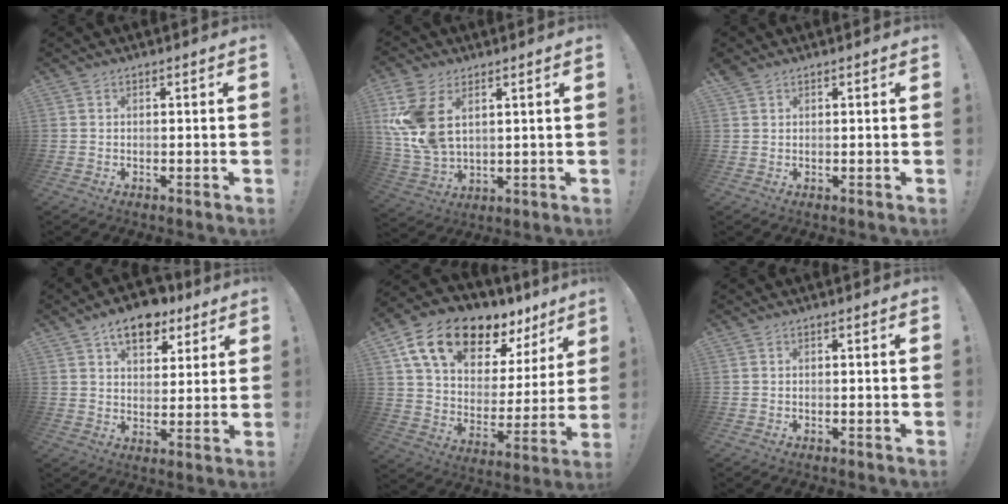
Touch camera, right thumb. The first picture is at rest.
{"total": 13.3, "force": [4.9, 7.9, 9.5], "torque": [-0.199, -0.020, 0.096]}
{"total": 1.6, "force": [1.2, 0.9, 0.5], "torque": [-0.005, -0.005, 0.023]}
{"total": 11.1, "force": [6.8, 6.4, 6.0], "torque": [-0.084, -0.033, 0.123]}
{"total": 18.5, "force": [12.9, 8.8, 9.8], "torque": [-0.166, -0.083, 0.233]}
{"total": 0.0}